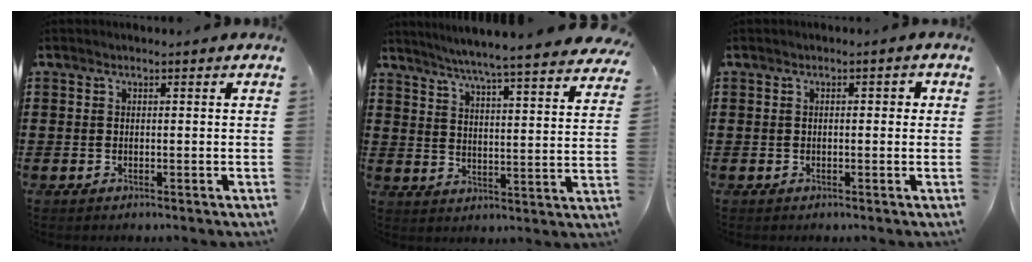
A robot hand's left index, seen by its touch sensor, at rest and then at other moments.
{"total": 5.1, "force": [4.8, -0.9, 1.4], "torque": [-0.050, -0.040, 0.076]}
{"total": 1.3, "force": [-0.1, 0.4, 1.3], "torque": [-0.023, 0.002, -0.003]}